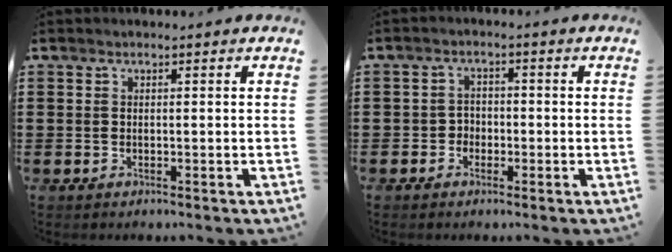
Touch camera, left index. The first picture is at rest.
{"total": 2.1, "force": [-1.1, 1.8, 0.4], "torque": [-0.016, 0.005, -0.027]}